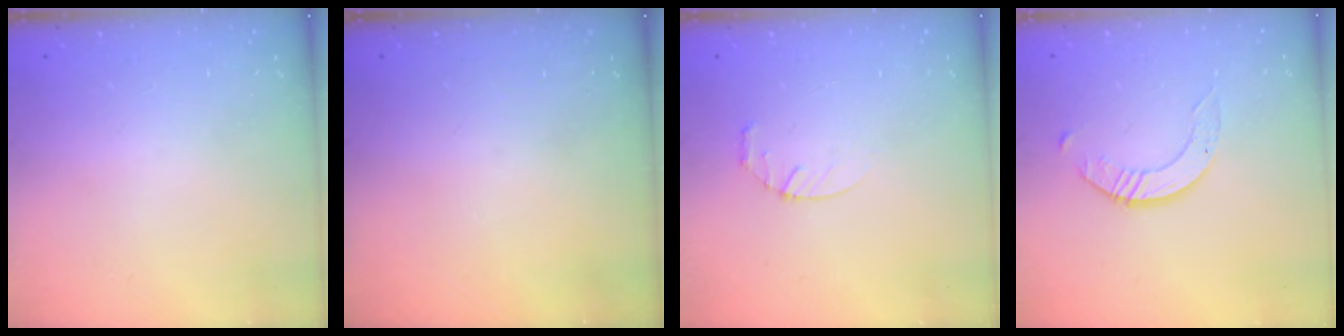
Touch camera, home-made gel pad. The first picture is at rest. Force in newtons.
{"total": 0.0}
{"total": 2.8, "press": 2.8, "slide": 0.4}
{"total": 1.6, "press": 1.6, "slide": 0.2}